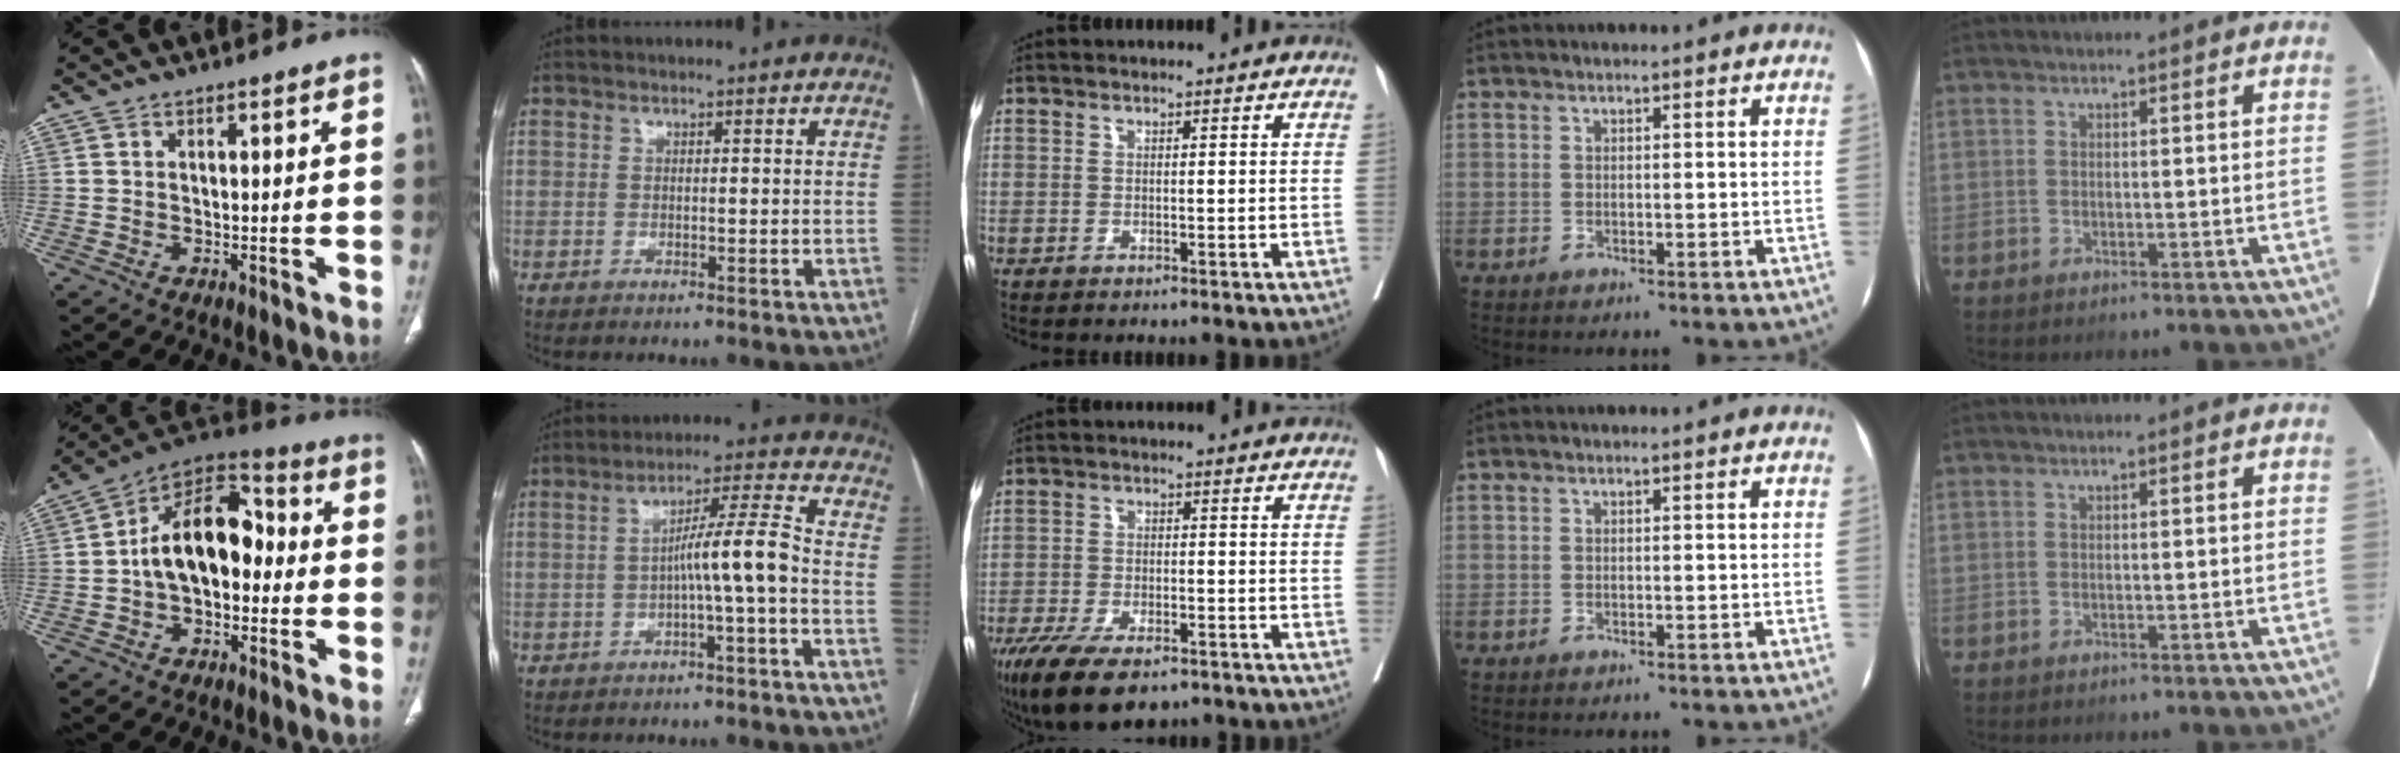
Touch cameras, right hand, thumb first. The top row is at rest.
{"thumb": {"total": 15.4, "force": [-0.6, 9.7, 11.9], "torque": [-0.166, 0.047, -0.023]}, "index": {"total": 7.2, "force": [-1.6, -0.7, 7.0], "torque": [-0.113, 0.022, -0.024]}, "middle": {"total": 13.3, "force": [-9.2, 4.7, 8.3], "torque": [-0.166, -0.025, -0.149]}}